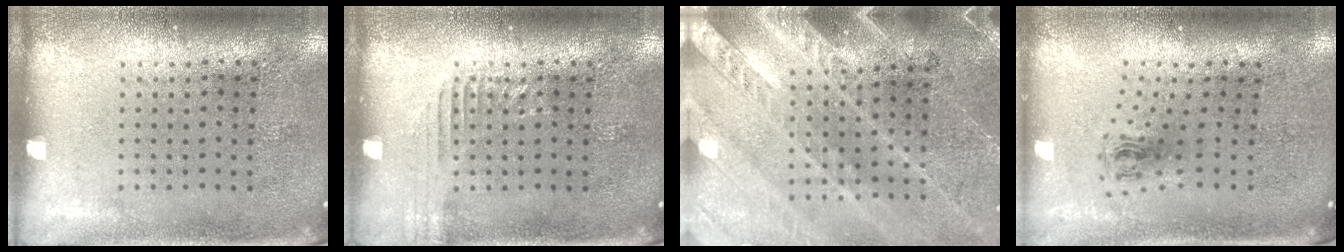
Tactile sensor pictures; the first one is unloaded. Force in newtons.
{"total": 1.2, "press": 1.2, "slide": 0.1}
{"total": 2.9, "press": 2.7, "slide": 1.2}
{"total": 0.7, "press": 0.4, "slide": 0.6}